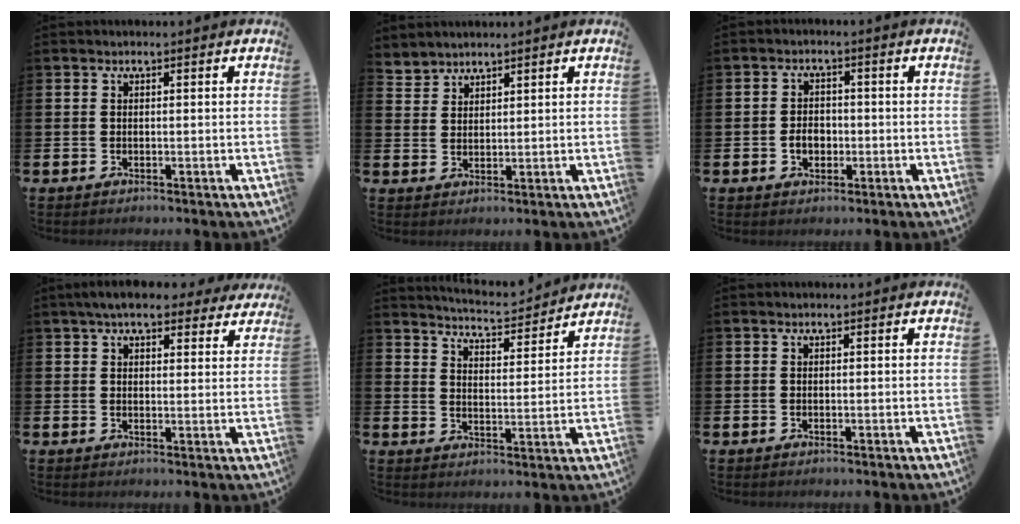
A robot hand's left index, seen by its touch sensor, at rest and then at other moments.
{"total": 2.9, "force": [2.8, 0.3, -0.7], "torque": [0.006, -0.014, 0.054]}
{"total": 2.9, "force": [-0.8, 2.2, 1.7], "torque": [-0.017, -0.003, -0.021]}
{"total": 6.1, "force": [5.2, 1.9, 2.5], "torque": [-0.055, -0.011, 0.094]}
{"total": 5.0, "force": [5.0, 0.1, 0.4], "torque": [-0.023, -0.040, 0.085]}
{"total": 0.0}